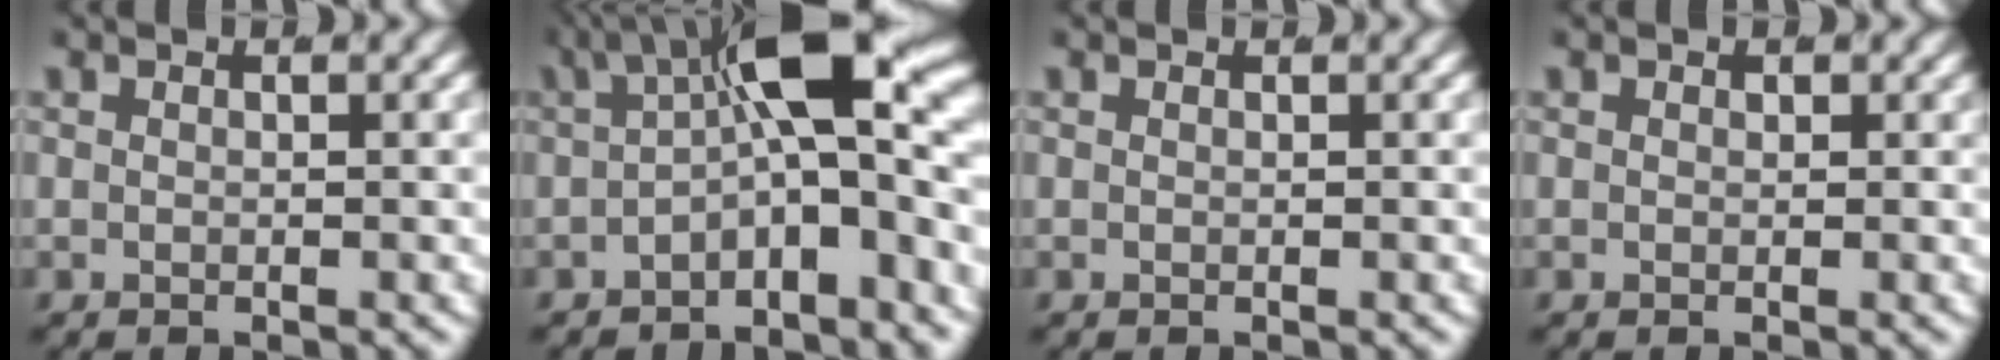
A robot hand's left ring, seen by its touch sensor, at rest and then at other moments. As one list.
[{"total": 9.2, "force": [0.1, 3.0, 8.7], "torque": [-0.121, -0.005, 0.010]}, {"total": 0.0}, {"total": 0.7, "force": [0.3, 0.6, 0.3], "torque": [-0.004, -0.007, 0.007]}]